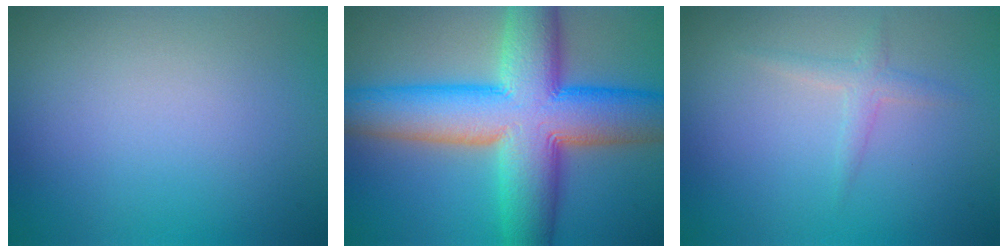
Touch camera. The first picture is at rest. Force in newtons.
{"total": 14.2, "press": 14.2, "slide": 0.2}
{"total": 1.3, "press": 1.3, "slide": 0.1}